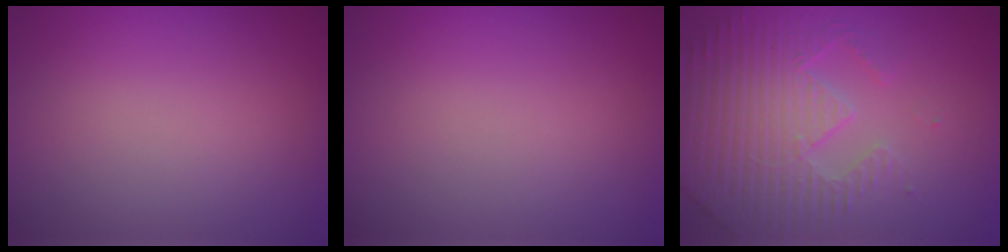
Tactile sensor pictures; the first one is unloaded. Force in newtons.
{"total": 0.0}
{"total": 4.7, "press": 4.6, "slide": 1.0}